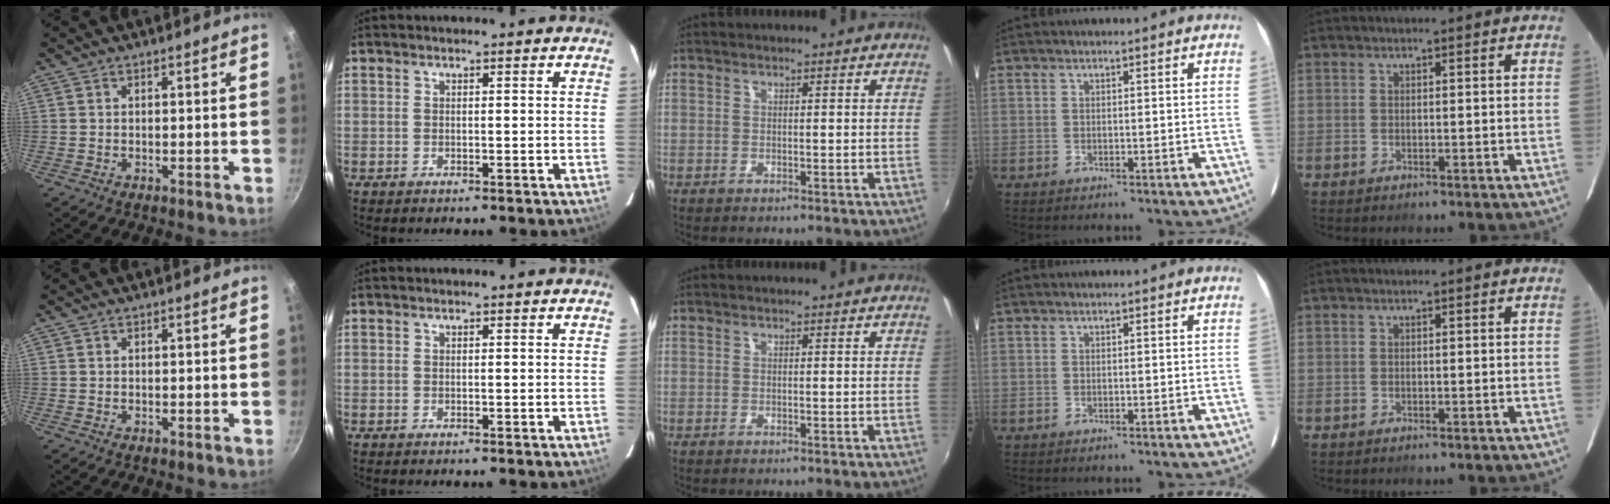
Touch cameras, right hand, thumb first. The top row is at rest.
{}